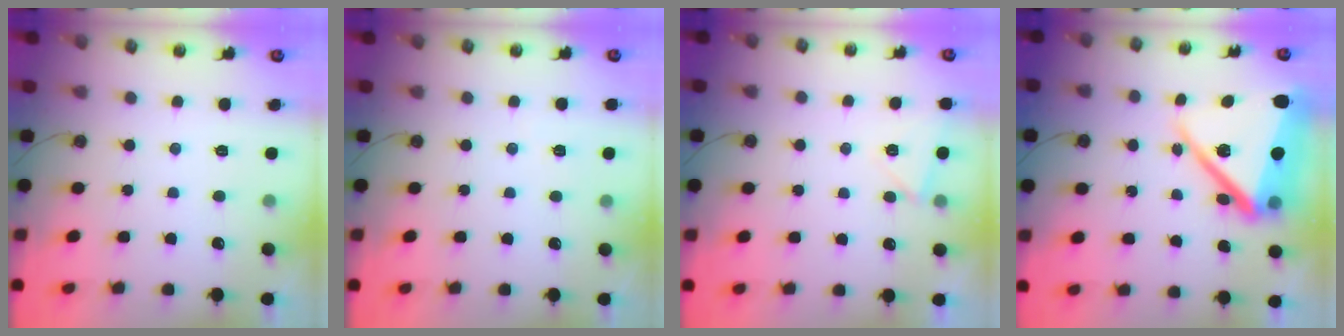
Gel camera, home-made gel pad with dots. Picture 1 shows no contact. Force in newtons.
{"total": 1.4, "press": 1.4, "slide": 0.5}
{"total": 4.1, "press": 3.7, "slide": 1.7}
{"total": 20.0, "press": 18.7, "slide": 7.1}